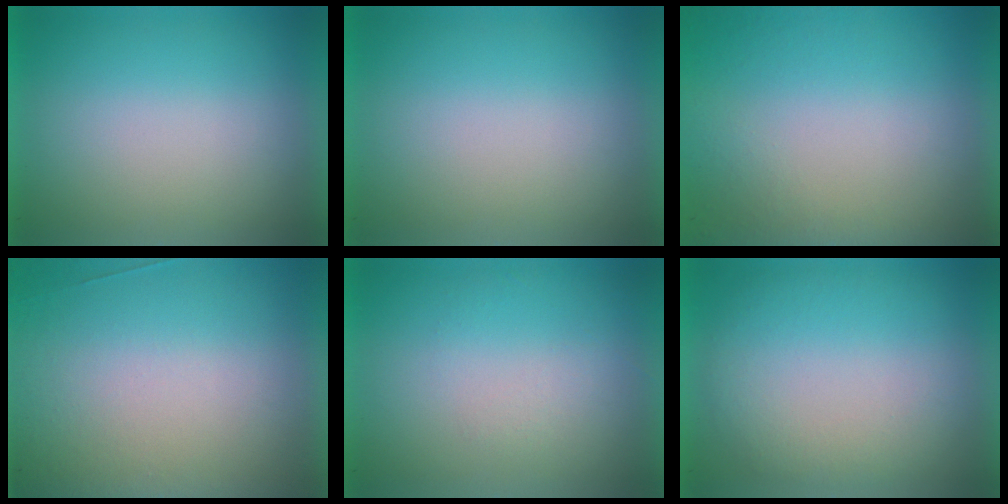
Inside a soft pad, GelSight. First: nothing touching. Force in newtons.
{"total": 0.0}
{"total": 8.2}
{"total": 4.5}
{"total": 1.2}
{"total": 2.2}